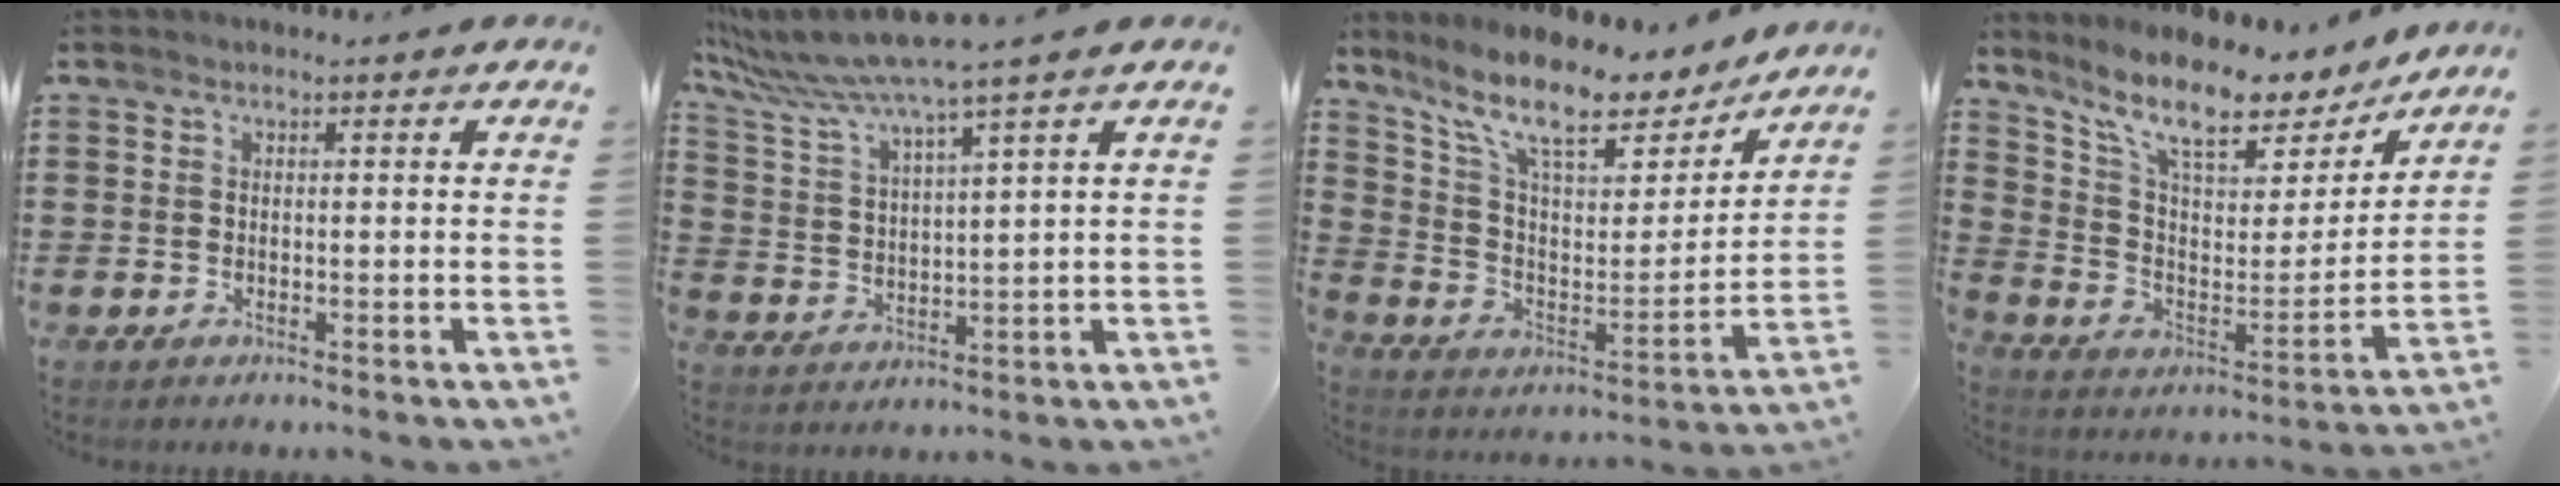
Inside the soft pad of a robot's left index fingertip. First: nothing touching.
{"total": 6.9, "force": [5.7, -0.8, 3.8], "torque": [-0.105, -0.039, 0.092]}
{"total": 12.3, "force": [9.8, 3.1, 6.8], "torque": [-0.155, -0.057, 0.166]}
{"total": 10.9, "force": [8.8, 3.0, 5.7], "torque": [-0.133, -0.053, 0.149]}